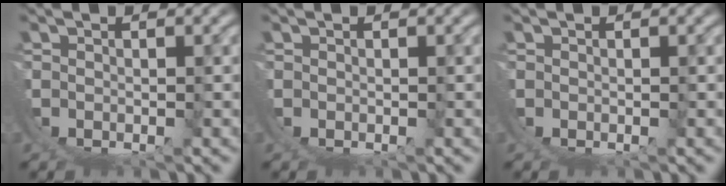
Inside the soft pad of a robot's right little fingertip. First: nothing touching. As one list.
[{"total": 0.0}, {"total": 0.0}]